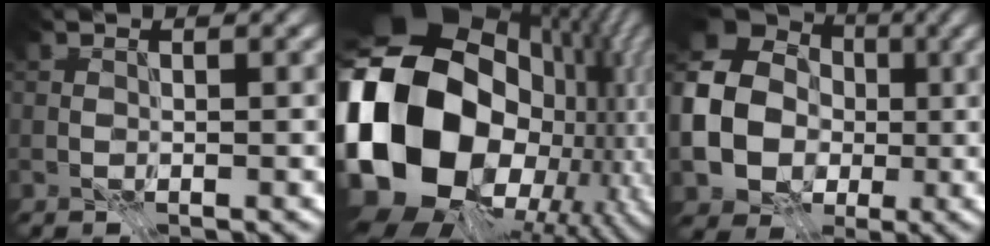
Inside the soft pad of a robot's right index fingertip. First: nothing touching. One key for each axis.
{"total": 21.0, "fx": -2.3, "fy": 15.3, "fz": 14.3, "tx": -0.336, "ty": -0.021, "tz": -0.016}
{"total": 13.3, "fx": -0.8, "fy": 11.8, "fz": 6.1, "tx": -0.157, "ty": -0.016, "tz": -0.035}